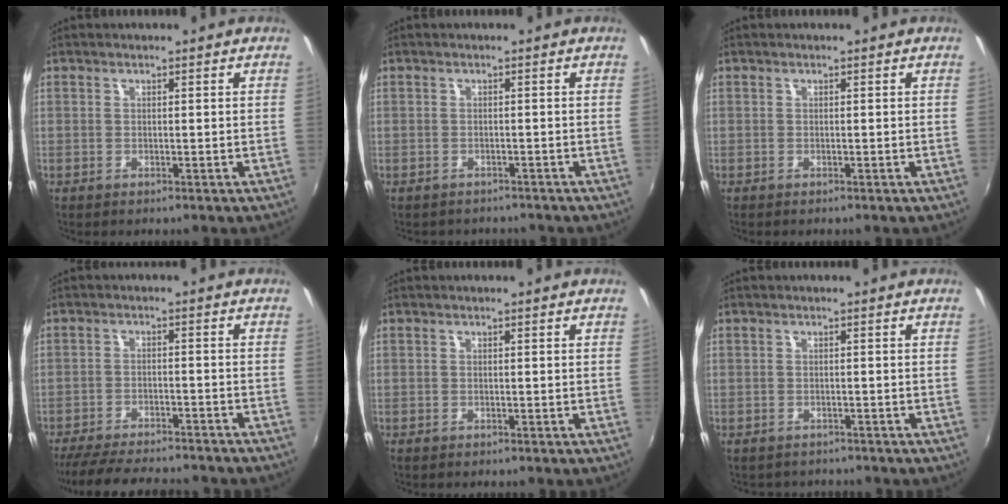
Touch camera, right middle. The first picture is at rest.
{"total": 2.5, "force": [-1.8, 1.7, 0.0], "torque": [-0.005, 0.004, -0.024]}
{"total": 0.0}
{"total": 17.5, "force": [-15.3, 3.4, 7.9], "torque": [-0.156, -0.030, -0.223]}
{"total": 0.6, "force": [-0.5, 0.4, 0.1], "torque": [-0.005, -0.004, -0.011]}
{"total": 2.3, "force": [-1.9, 1.2, 0.1], "torque": [-0.009, -0.006, -0.028]}